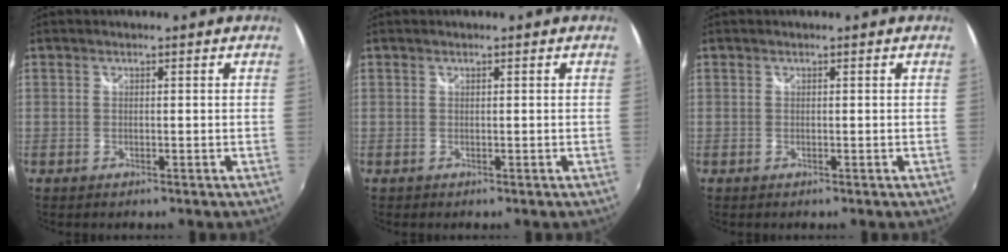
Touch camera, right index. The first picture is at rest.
{"total": 0.0}
{"total": 0.0}